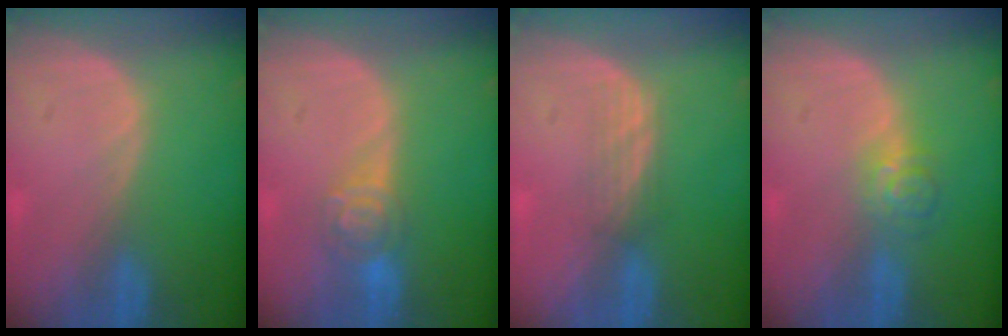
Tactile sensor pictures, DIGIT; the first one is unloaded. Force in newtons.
{"total": 4.6, "press": 4.3, "slide": 1.5}
{"total": 2.3, "press": 2.2, "slide": 0.3}
{"total": 3.6, "press": 3.5, "slide": 0.7}